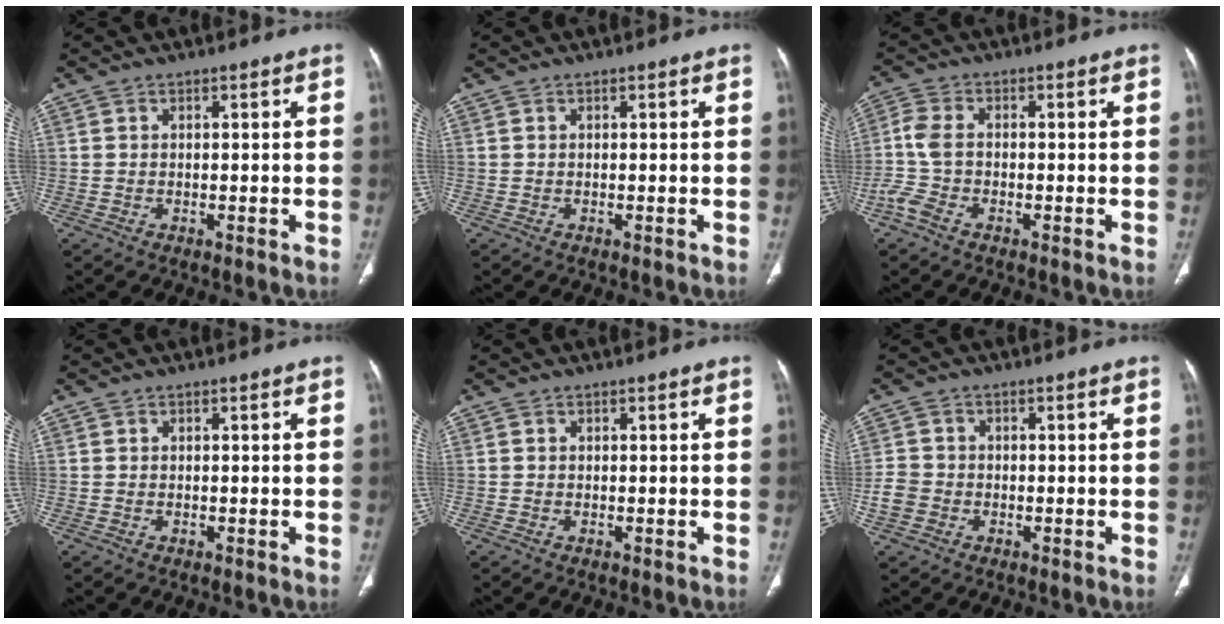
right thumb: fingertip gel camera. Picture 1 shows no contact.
{"total": 0.0}
{"total": 4.7, "force": [-1.9, 2.6, 3.4], "torque": [-0.100, 0.014, -0.047]}
{"total": 0.0}
{"total": 0.0}
{"total": 3.8, "force": [-1.4, 3.2, 1.5], "torque": [-0.029, 0.011, -0.031]}